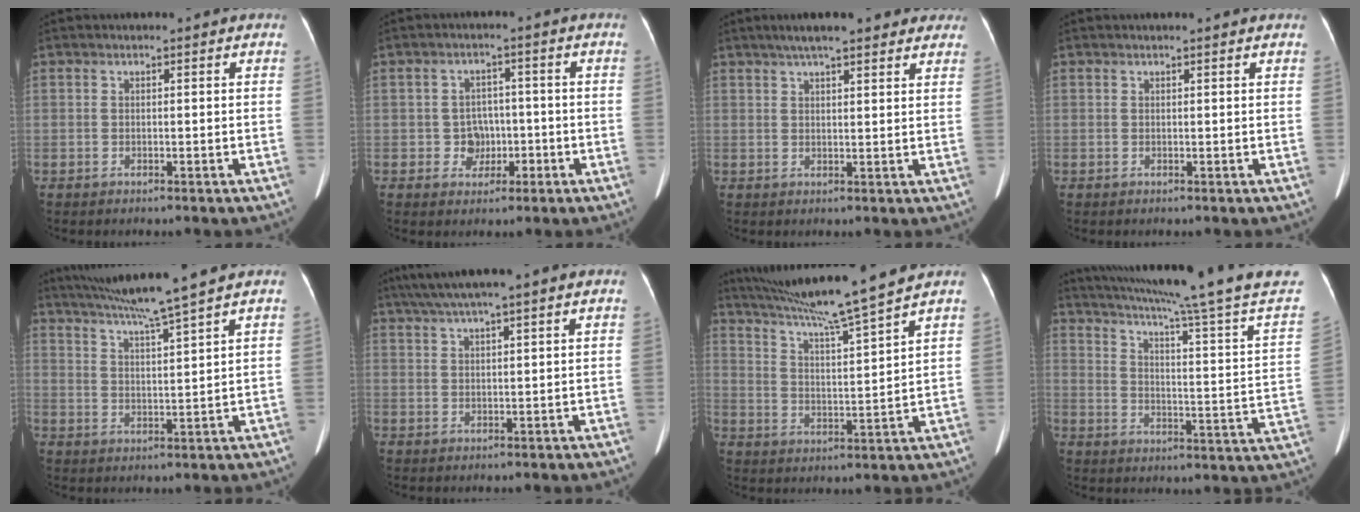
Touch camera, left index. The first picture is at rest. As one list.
[{"total": 3.9, "force": [-1.1, 3.5, 1.2], "torque": [-0.017, 0.012, -0.013]}, {"total": 12.0, "force": [9.6, 2.3, 6.9], "torque": [-0.089, 0.035, 0.124]}, {"total": 1.9, "force": [1.8, 0.0, 0.7], "torque": [-0.010, 0.013, 0.018]}, {"total": 9.8, "force": [8.3, -2.2, 4.7], "torque": [-0.082, 0.000, 0.139]}, {"total": 7.4, "force": [5.7, -0.9, 4.6], "torque": [-0.081, 0.034, 0.092]}, {"total": 14.1, "force": [12.1, -2.3, 6.8], "torque": [-0.119, -0.008, 0.199]}, {"total": 24.8, "force": [21.1, -3.2, 12.5], "torque": [-0.209, -0.076, 0.278]}]